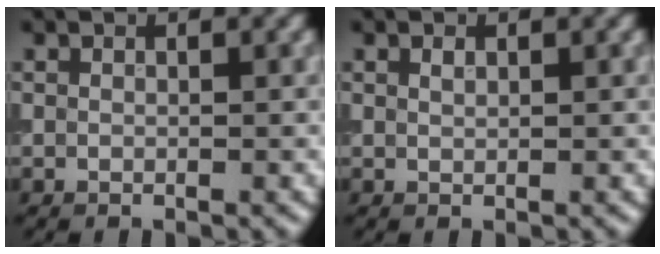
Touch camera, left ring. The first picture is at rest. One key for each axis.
{"total": 0.5, "fx": 0.4, "fy": 0.1, "fz": 0.3, "tx": -0.008, "ty": 0.004, "tz": 0.009}